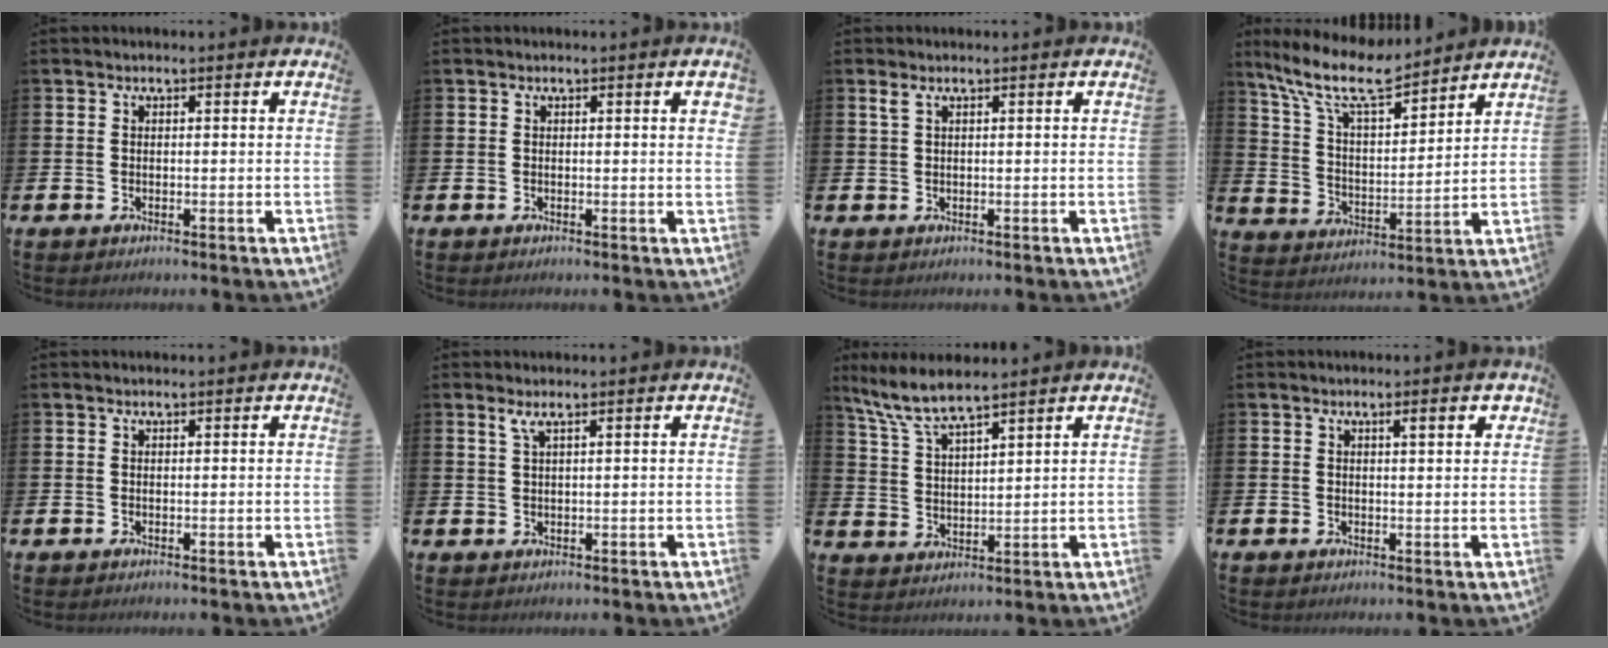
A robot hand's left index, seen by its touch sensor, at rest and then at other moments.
{"total": 1.3, "force": [0.3, 0.1, 1.3], "torque": [-0.023, 0.001, 0.004]}
{"total": 1.0, "force": [0.5, 0.2, 0.8], "torque": [-0.016, 0.002, 0.009]}
{"total": 11.0, "force": [9.4, 2.6, 5.1], "torque": [-0.127, -0.045, 0.166]}
{"total": 0.0}
{"total": 1.5, "force": [1.0, 0.0, 1.1], "torque": [-0.030, 0.004, 0.020]}
{"total": 6.7, "force": [6.1, 0.5, 2.8], "torque": [-0.077, -0.023, 0.110]}
{"total": 2.4, "force": [1.3, 0.5, 2.0], "torque": [-0.022, -0.001, 0.017]}